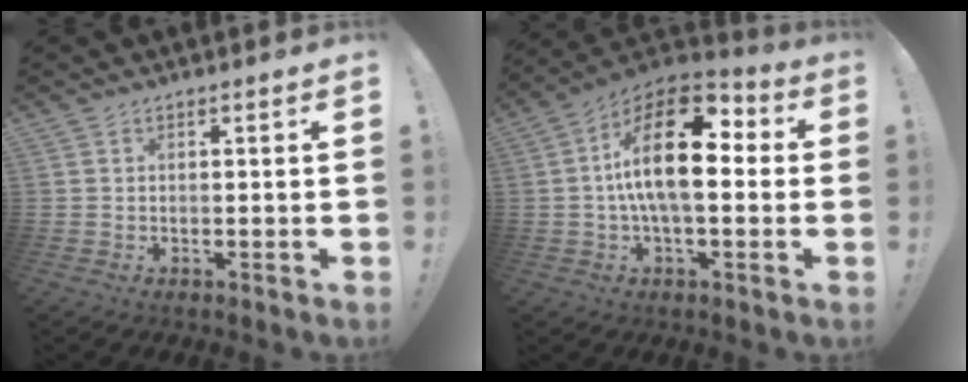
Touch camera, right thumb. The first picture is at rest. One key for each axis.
{"total": 19.7, "fx": 2.7, "fy": 9.2, "fz": 17.2, "tx": -0.295, "ty": -0.011, "tz": 0.038}